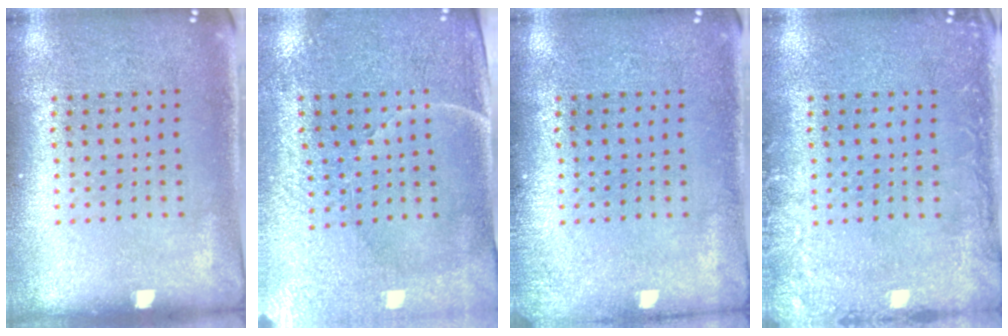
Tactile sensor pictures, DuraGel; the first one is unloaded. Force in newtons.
{"total": 3.4, "press": 3.3, "slide": 1.0}
{"total": 1.0, "press": 1.0, "slide": 0.3}
{"total": 2.2, "press": 2.1, "slide": 0.2}